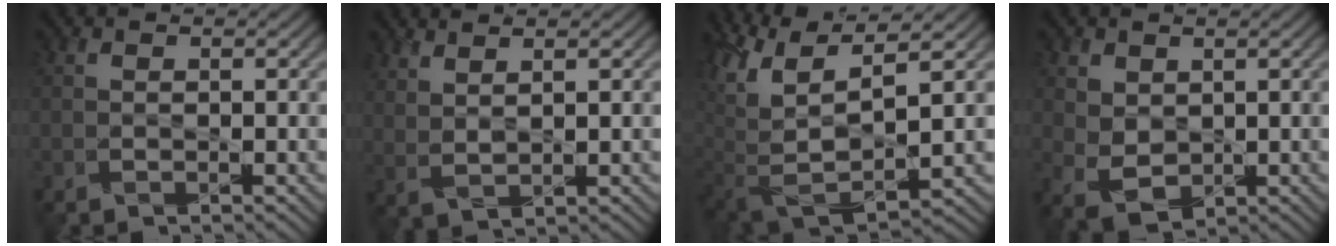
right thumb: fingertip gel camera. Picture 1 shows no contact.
{"total": 2.8, "force": [2.3, 0.2, 1.6], "torque": [-0.029, -0.007, 0.047]}
{"total": 10.6, "force": [4.5, 4.9, 8.3], "torque": [-0.192, -0.004, 0.088]}
{"total": 3.3, "force": [1.6, 2.3, 1.8], "torque": [-0.052, -0.005, 0.033]}